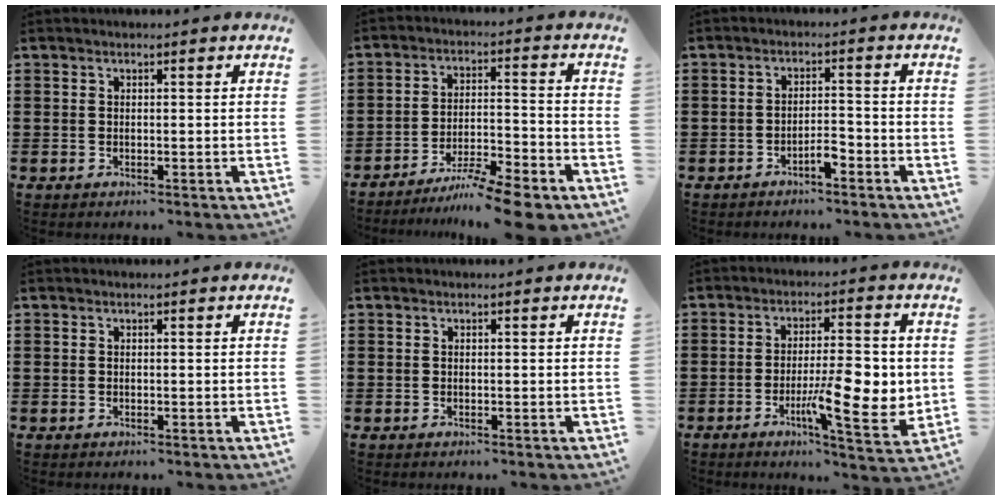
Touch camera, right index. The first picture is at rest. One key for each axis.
{"total": 7.7, "fx": -6.7, "fy": 0.1, "fz": 3.8, "tx": -0.071, "ty": 0.001, "tz": -0.129}
{"total": 2.7, "fx": -2.1, "fy": 0.6, "fz": 1.5, "tx": -0.029, "ty": 0.007, "tz": -0.041}
{"total": 0.0}
{"total": 0.0}
{"total": 11.1, "fx": -1.7, "fy": 3.5, "fz": 10.4, "tx": -0.153, "ty": -0.004, "tz": -0.025}